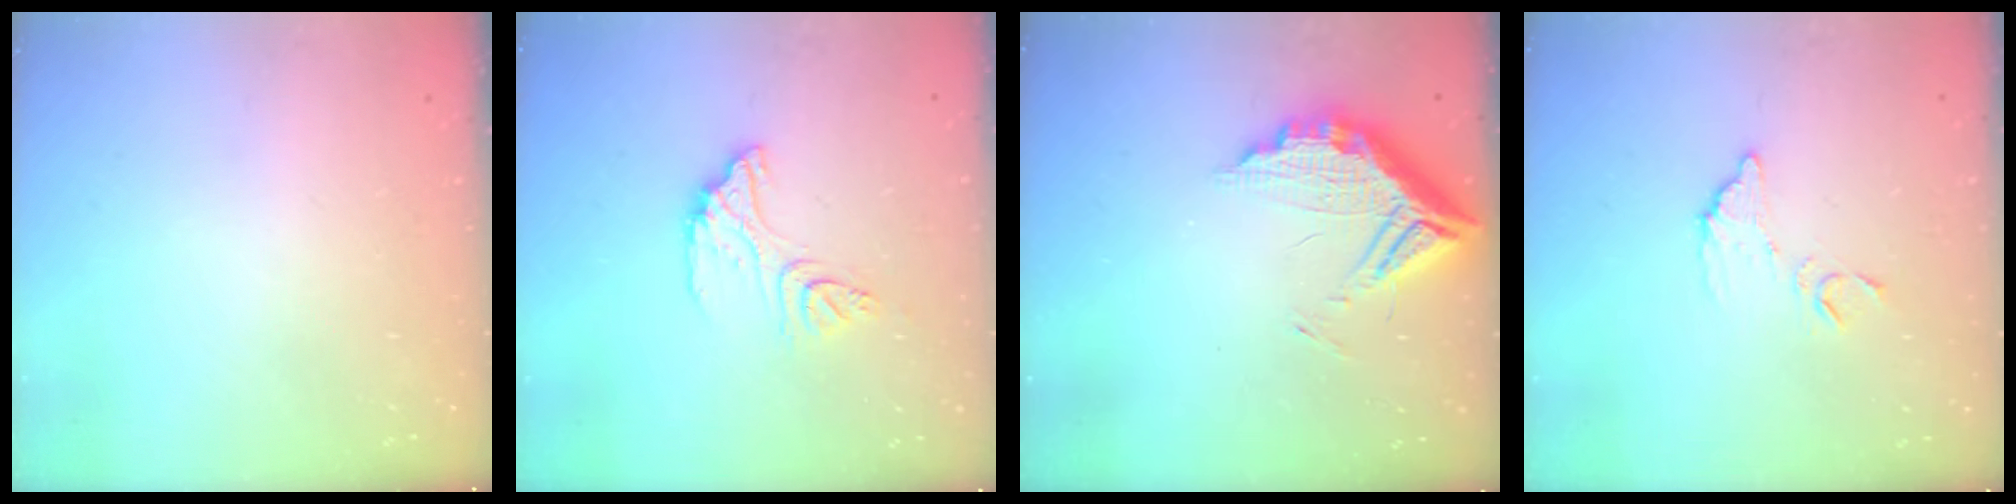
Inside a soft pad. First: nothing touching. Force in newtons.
{"total": 12.5, "press": 12.4, "slide": 1.1}
{"total": 13.0, "press": 12.9, "slide": 1.5}
{"total": 8.9, "press": 8.9, "slide": 0.2}